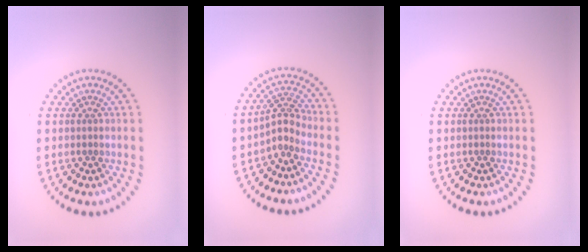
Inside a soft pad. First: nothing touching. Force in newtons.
{"total": 2.3, "press": 1.6, "slide": 1.7}
{"total": 0.0}